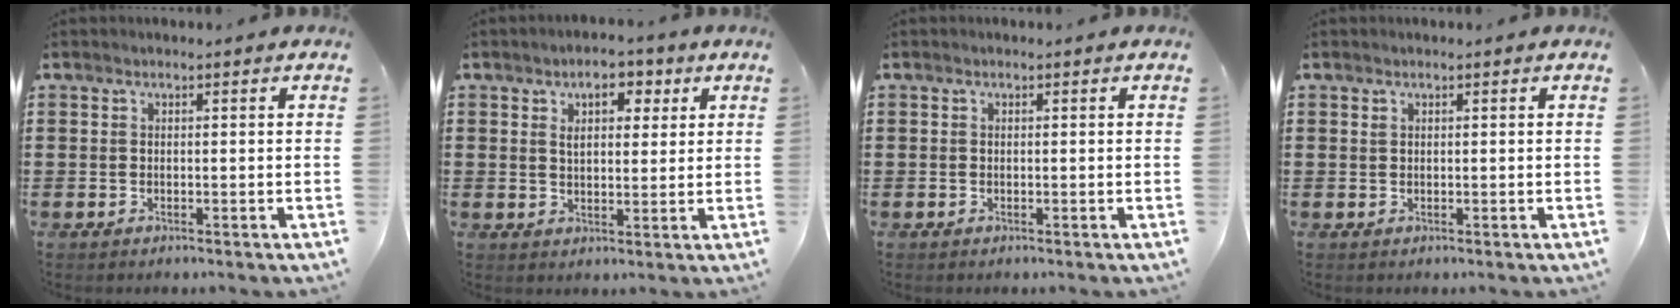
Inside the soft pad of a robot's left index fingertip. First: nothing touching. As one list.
[{"total": 5.1, "force": [2.6, 3.1, 3.0], "torque": [-0.042, 0.003, 0.035]}, {"total": 0.0}, {"total": 0.6, "force": [0.5, 0.3, 0.3], "torque": [-0.006, 0.002, 0.010]}]